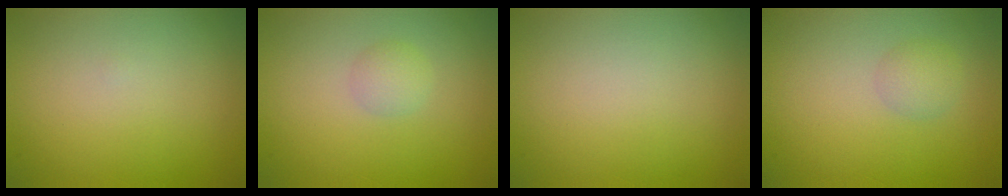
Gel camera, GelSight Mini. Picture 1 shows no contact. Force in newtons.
{"total": 1.4, "press": 1.4, "slide": 0.1}
{"total": 0.0}
{"total": 1.7, "press": 1.7, "slide": 0.0}